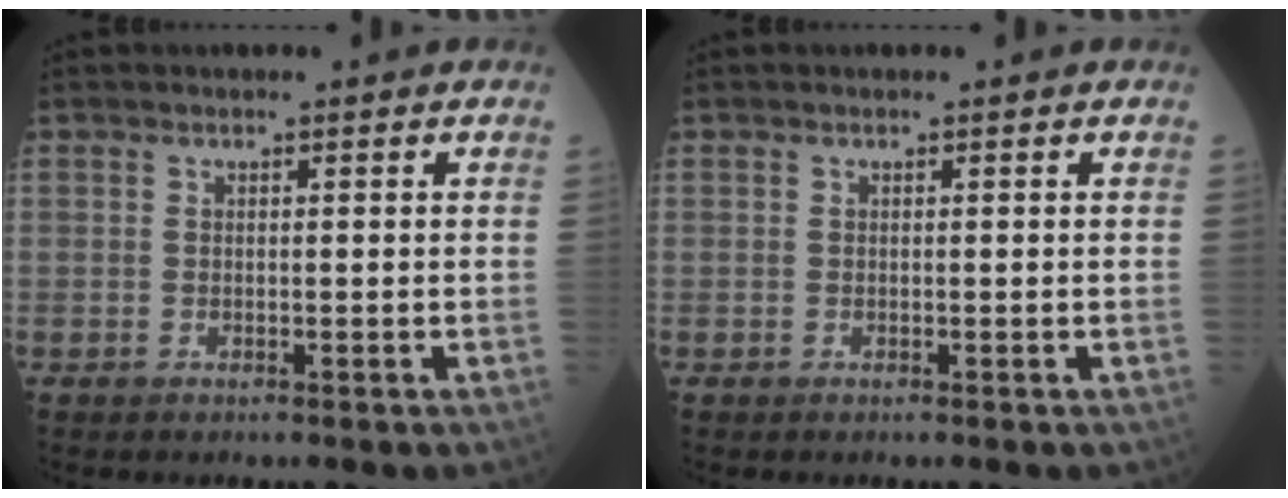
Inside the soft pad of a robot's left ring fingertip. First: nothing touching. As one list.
[{"total": 0.0}]